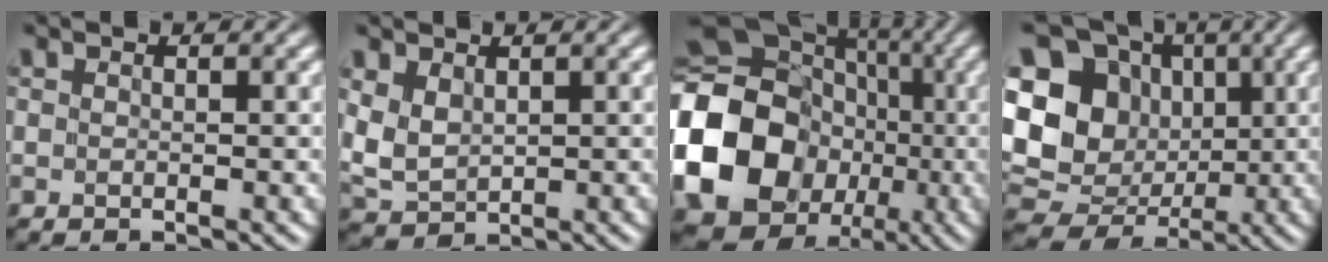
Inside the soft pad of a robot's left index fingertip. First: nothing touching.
{"total": 3.3, "force": [1.2, 2.2, 2.2], "torque": [-0.062, -0.003, 0.029]}
{"total": 23.4, "force": [-4.4, 20.9, 9.6], "torque": [-0.199, -0.027, -0.112]}
{"total": 14.1, "force": [1.3, 12.0, 7.3], "torque": [-0.168, 0.006, 0.013]}